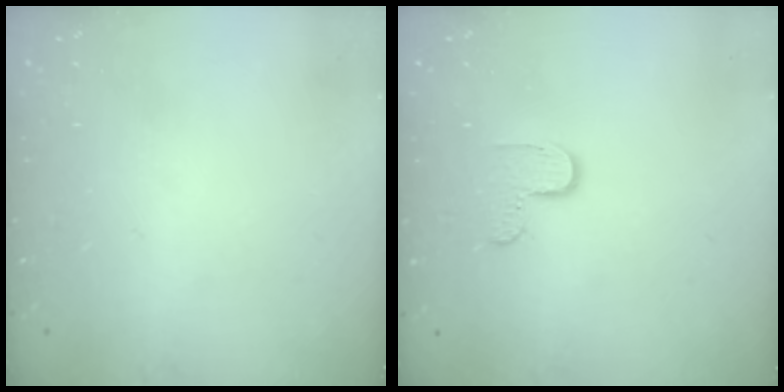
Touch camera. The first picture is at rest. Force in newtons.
{"total": 4.7, "press": 4.6, "slide": 0.4}